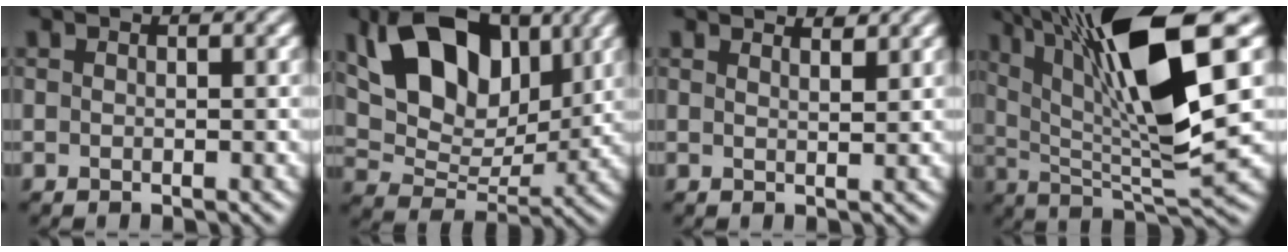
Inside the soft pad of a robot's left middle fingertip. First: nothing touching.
{"total": 11.0, "force": [4.9, 6.3, 7.5], "torque": [-0.131, 0.007, 0.073]}
{"total": 3.3, "force": [2.9, 1.1, 1.1], "torque": [0.011, 0.014, 0.009]}
{"total": 13.0, "force": [5.2, 3.0, 11.5], "torque": [-0.201, 0.002, 0.090]}